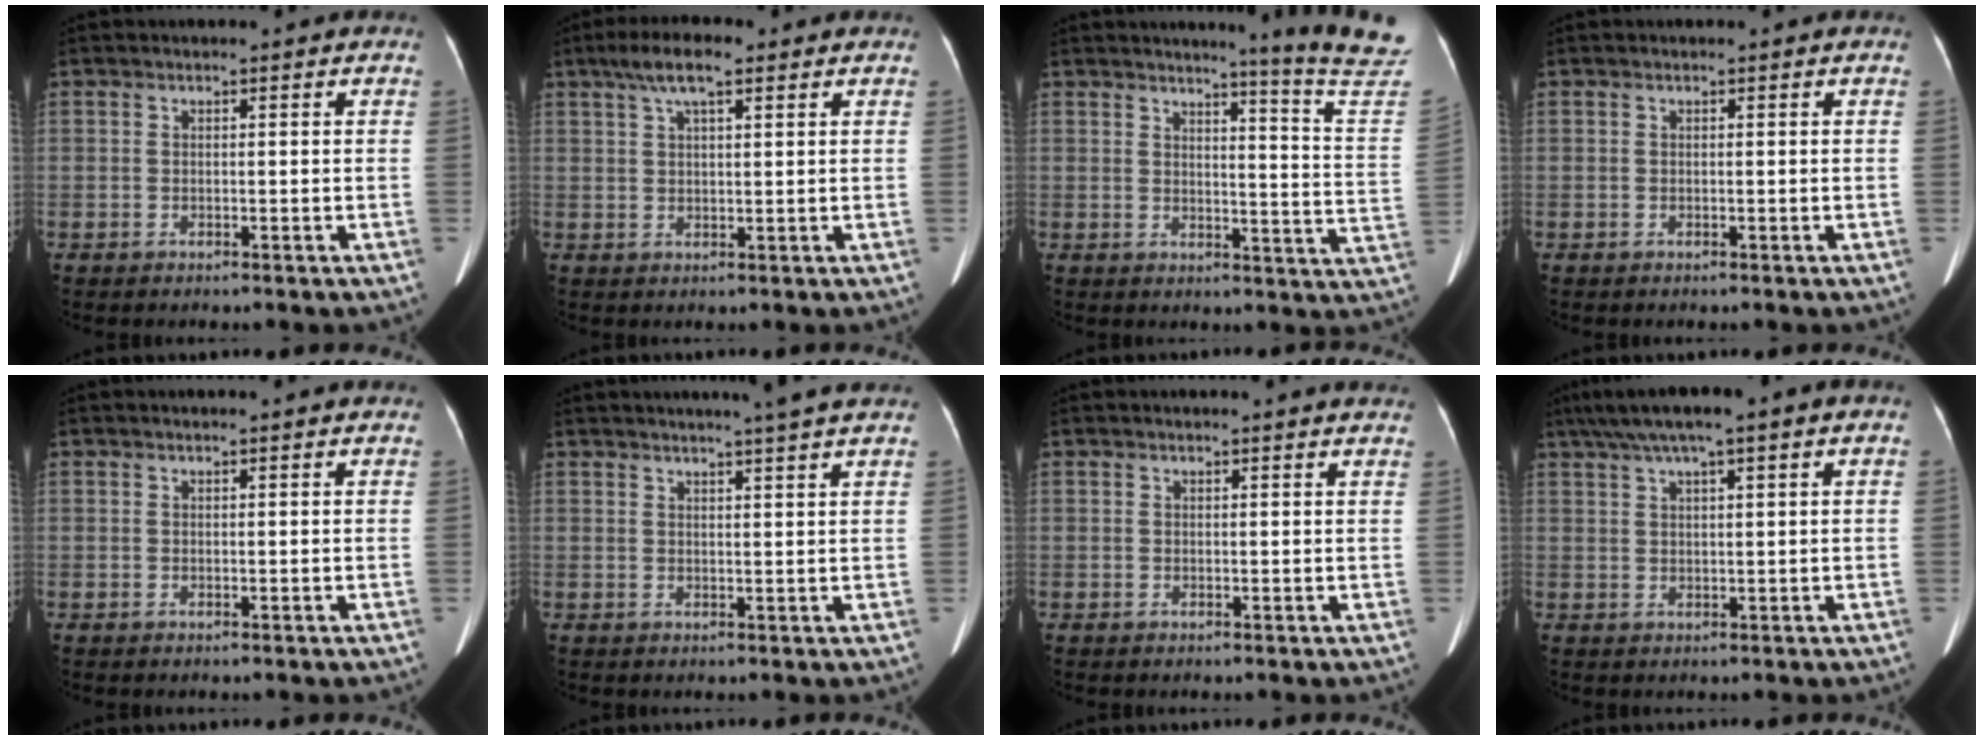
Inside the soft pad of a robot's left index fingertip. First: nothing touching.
{"total": 5.7, "force": [3.5, 1.3, 4.3], "torque": [-0.088, 0.021, 0.059]}
{"total": 14.1, "force": [12.9, -3.6, 4.4], "torque": [-0.058, -0.123, 0.136]}
{"total": 0.0}
{"total": 0.8, "force": [0.7, -0.1, 0.4], "torque": [-0.010, 0.009, 0.012]}
{"total": 6.6, "force": [5.8, -1.3, 2.9], "torque": [-0.038, 0.006, 0.067]}
{"total": 3.5, "force": [3.3, -0.2, 1.0], "torque": [-0.016, 0.003, 0.022]}
{"total": 7.6, "force": [4.6, 0.7, 6.0], "torque": [-0.108, 0.040, 0.075]}